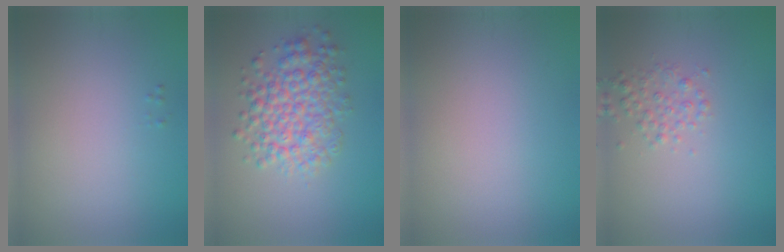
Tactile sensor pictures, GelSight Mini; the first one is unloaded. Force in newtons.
{"total": 5.4, "press": 5.4, "slide": 0.1}
{"total": 0.0}
{"total": 1.8, "press": 1.8, "slide": 0.0}